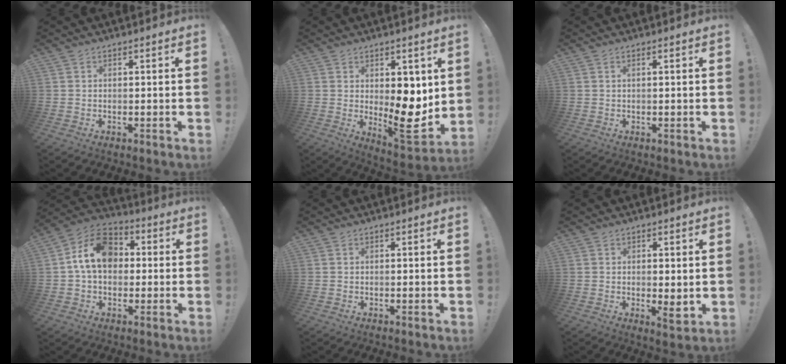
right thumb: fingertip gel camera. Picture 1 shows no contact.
{"total": 11.8, "force": [0.6, 6.0, 10.1], "torque": [-0.112, -0.022, 0.021]}
{"total": 0.8, "force": [0.1, -0.2, 0.8], "torque": [-0.014, 0.000, 0.001]}
{"total": 14.9, "force": [2.6, 11.0, 9.7], "torque": [-0.148, 0.012, 0.053]}
{"total": 0.0}
{"total": 4.1, "force": [-0.2, 1.5, 3.8], "torque": [-0.042, -0.008, -0.002]}